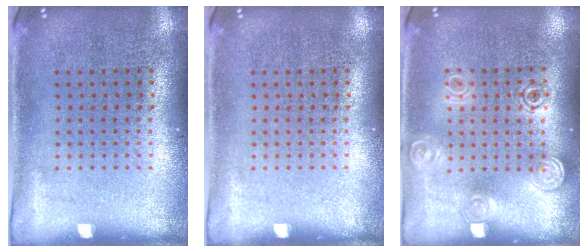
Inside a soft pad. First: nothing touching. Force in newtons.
{"total": 0.0}
{"total": 1.4, "press": 1.3, "slide": 0.6}